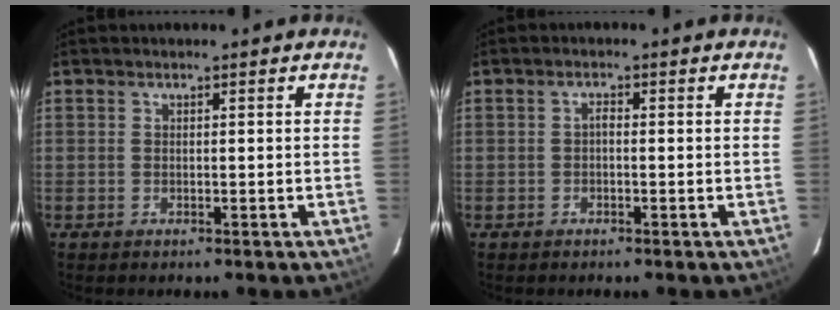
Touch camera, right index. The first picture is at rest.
{"total": 0.9, "force": [-0.4, 0.4, 0.7], "torque": [-0.012, 0.005, -0.009]}